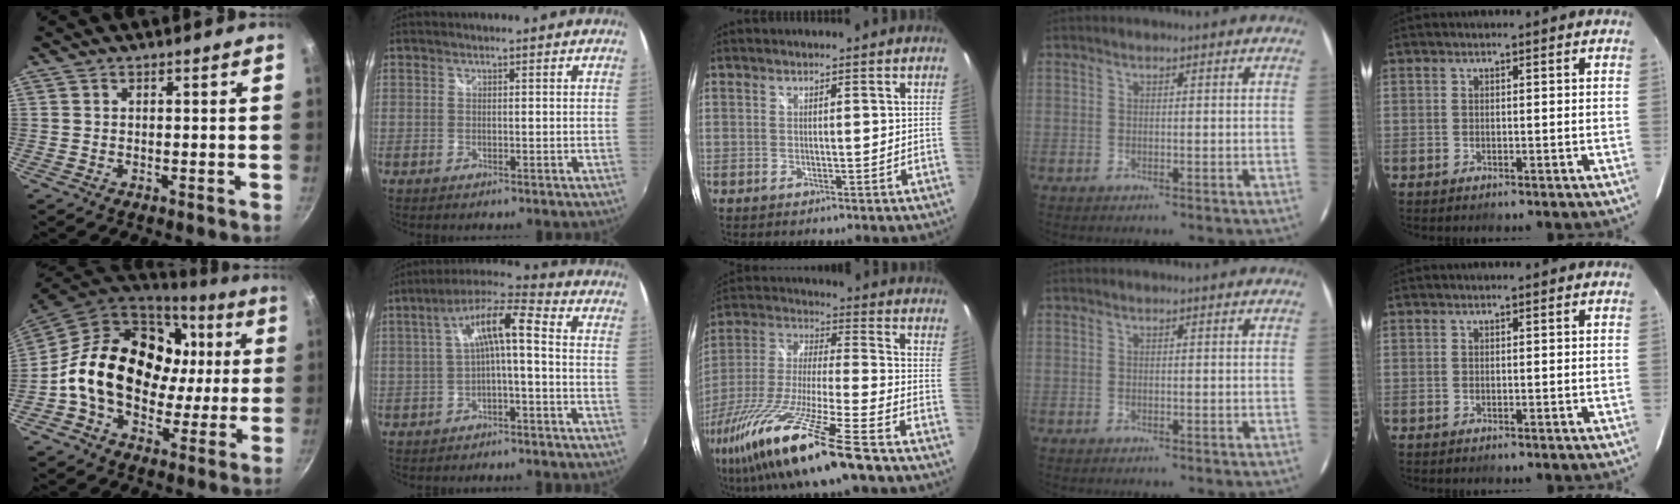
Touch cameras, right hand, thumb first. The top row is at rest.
{"thumb": {"total": 23.1, "force": [2.0, 17.1, 15.4], "torque": [-0.238, 0.032, 0.034]}, "index": {"total": 8.7, "force": [-0.8, 1.7, 8.5], "torque": [-0.176, 0.024, -0.014]}, "middle": {"total": 24.0, "force": [-14.9, 2.1, 18.8], "torque": [-0.371, -0.062, -0.273]}}